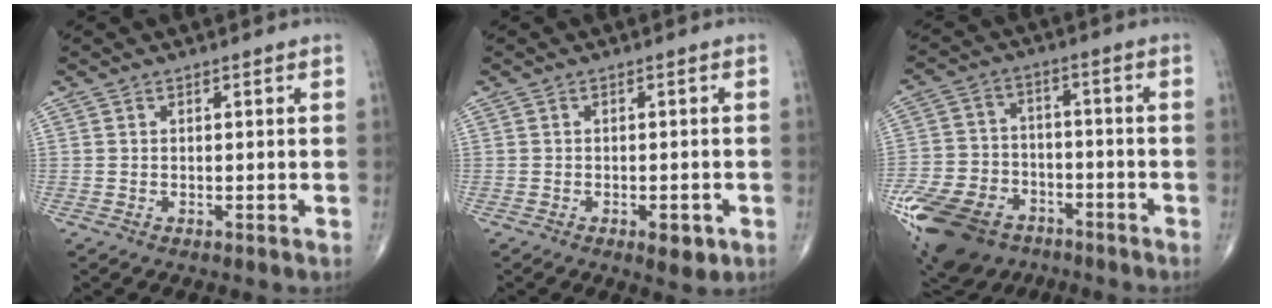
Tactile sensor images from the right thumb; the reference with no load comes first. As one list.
[{"total": 3.8, "force": [-1.6, 1.7, 3.0], "torque": [-0.034, 0.000, -0.016]}, {"total": 20.5, "force": [-11.2, 13.7, 10.3], "torque": [-0.237, 0.034, -0.189]}]